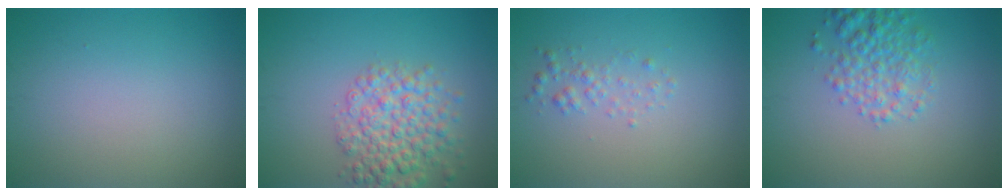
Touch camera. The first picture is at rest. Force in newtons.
{"total": 5.3, "press": 5.3, "slide": 0.2}
{"total": 1.3, "press": 1.3, "slide": 0.0}
{"total": 3.5, "press": 3.5, "slide": 0.2}